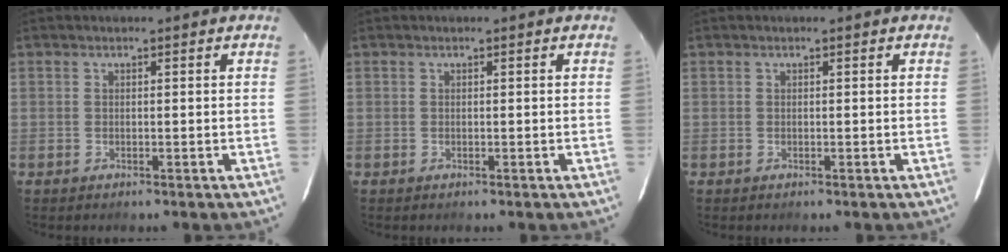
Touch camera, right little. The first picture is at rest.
{"total": 0.0}
{"total": 0.0}